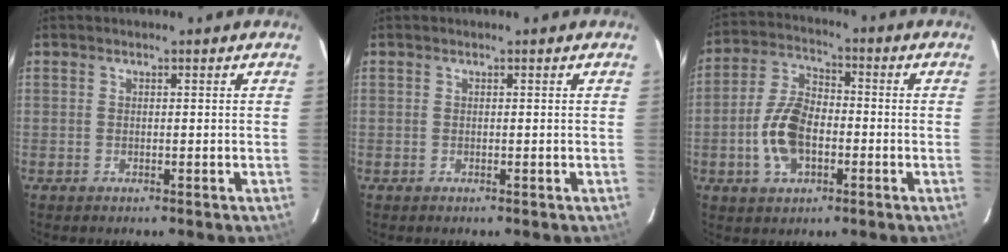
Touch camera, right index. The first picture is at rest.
{"total": 0.0}
{"total": 10.6, "force": [-2.9, 6.3, 8.1], "torque": [-0.168, 0.015, -0.049]}